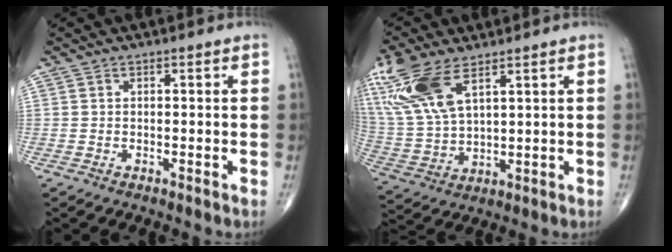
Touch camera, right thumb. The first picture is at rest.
{"total": 15.3, "force": [8.2, 6.5, 11.1], "torque": [-0.250, -0.017, 0.173]}